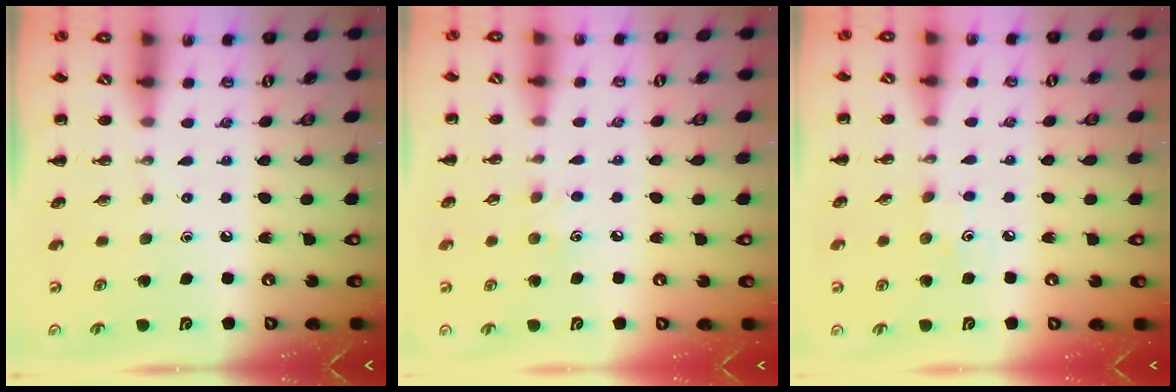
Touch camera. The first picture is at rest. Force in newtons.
{"total": 4.0, "press": 3.9, "slide": 1.1}
{"total": 3.0, "press": 2.9, "slide": 0.8}